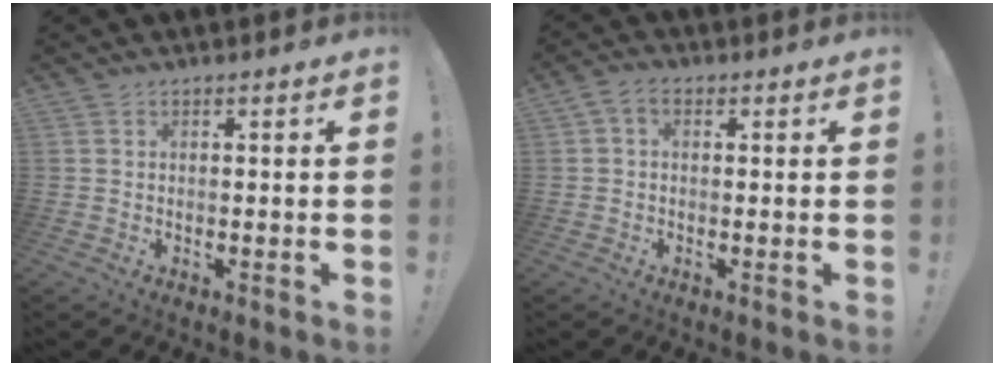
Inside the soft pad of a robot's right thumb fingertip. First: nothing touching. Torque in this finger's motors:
{"motor_torque": [0.02, 0.02, 0.03, 0.02, 0.00]}